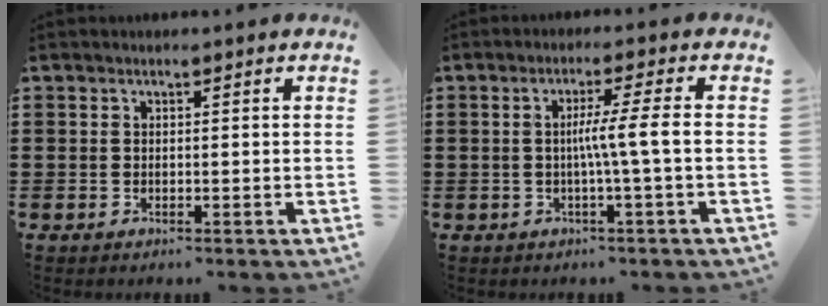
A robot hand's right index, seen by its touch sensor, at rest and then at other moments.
{"total": 4.9, "force": [-0.5, -0.8, 4.8], "torque": [-0.088, -0.009, -0.016]}